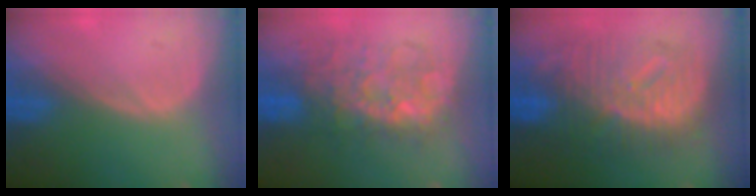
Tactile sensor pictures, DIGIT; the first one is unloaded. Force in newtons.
{"total": 9.0, "press": 9.0, "slide": 0.9}
{"total": 12.5, "press": 12.4, "slide": 1.2}